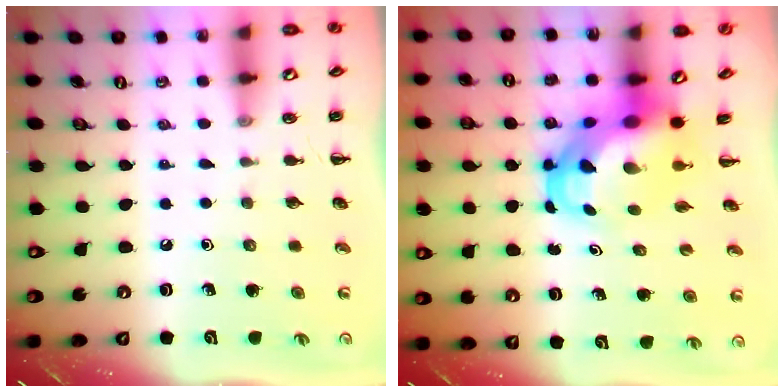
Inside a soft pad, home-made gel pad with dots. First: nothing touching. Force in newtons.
{"total": 7.8, "press": 7.8, "slide": 1.1}